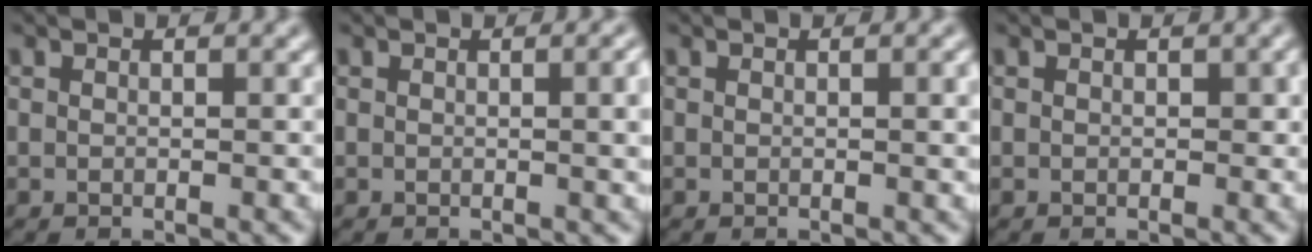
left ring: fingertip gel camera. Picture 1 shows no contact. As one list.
[{"total": 2.6, "force": [0.2, 0.8, 2.4], "torque": [-0.025, 0.004, -0.001]}, {"total": 1.1, "force": [0.1, 0.2, 1.1], "torque": [-0.014, 0.001, 0.001]}, {"total": 0.8, "force": [0.1, 0.6, 0.5], "torque": [-0.006, -0.002, 0.001]}]